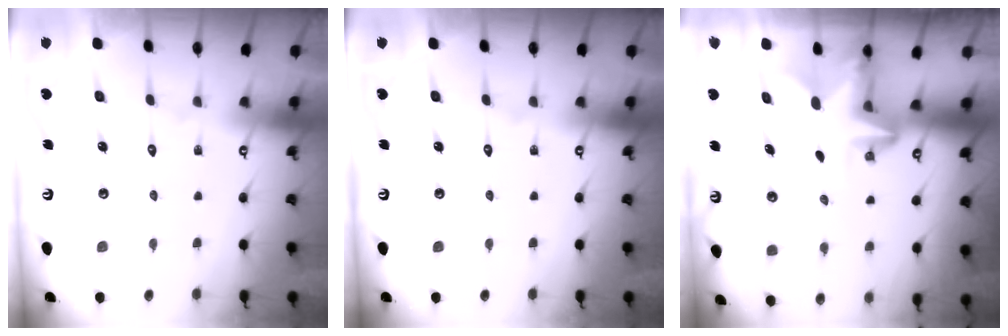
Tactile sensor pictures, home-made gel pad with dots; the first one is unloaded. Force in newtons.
{"total": 0.0}
{"total": 2.5, "press": 2.5, "slide": 0.5}